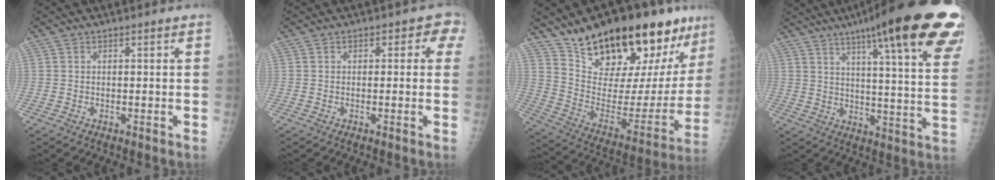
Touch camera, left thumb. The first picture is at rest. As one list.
[{"total": 3.3, "force": [0.7, 2.5, 2.1], "torque": [0.014, 0.007, -0.007]}, {"total": 27.9, "force": [18.8, 9.7, 18.2], "torque": [-0.240, -0.079, 0.298]}, {"total": 28.5, "force": [17.3, 4.7, 22.2], "torque": [-0.258, -0.039, 0.227]}]